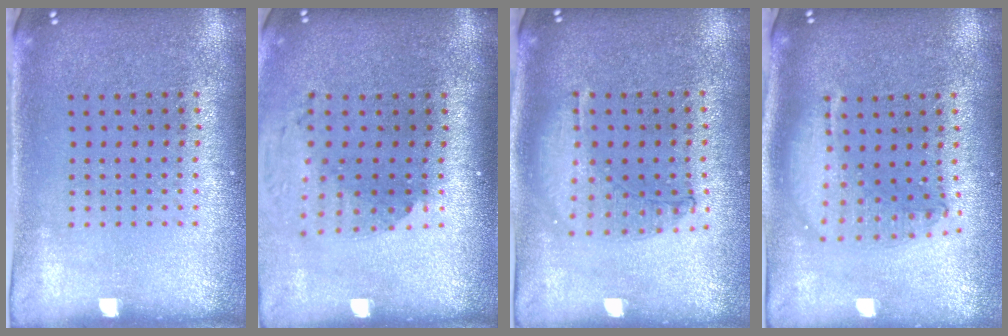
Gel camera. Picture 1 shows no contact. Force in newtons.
{"total": 1.8, "press": 1.5, "slide": 1.1}
{"total": 0.7, "press": 0.7, "slide": 0.2}
{"total": 1.8, "press": 1.6, "slide": 1.0}